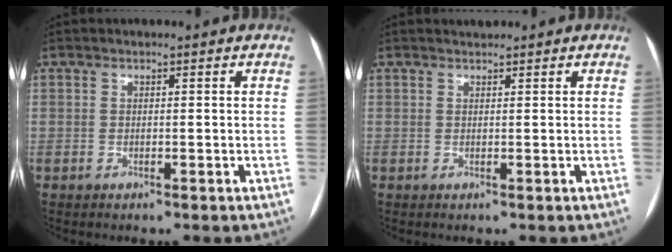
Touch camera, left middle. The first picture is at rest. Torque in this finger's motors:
{"motor_torque": [0.17, -0.18, -0.03, -0.01]}